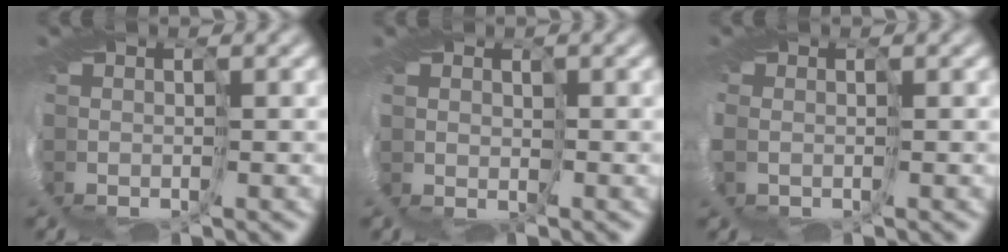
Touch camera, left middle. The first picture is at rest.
{"total": 1.4, "force": [1.0, 1.0, -0.1], "torque": [-0.011, 0.004, 0.013]}
{"total": 2.2, "force": [0.1, 1.9, 1.2], "torque": [-0.061, 0.004, 0.011]}